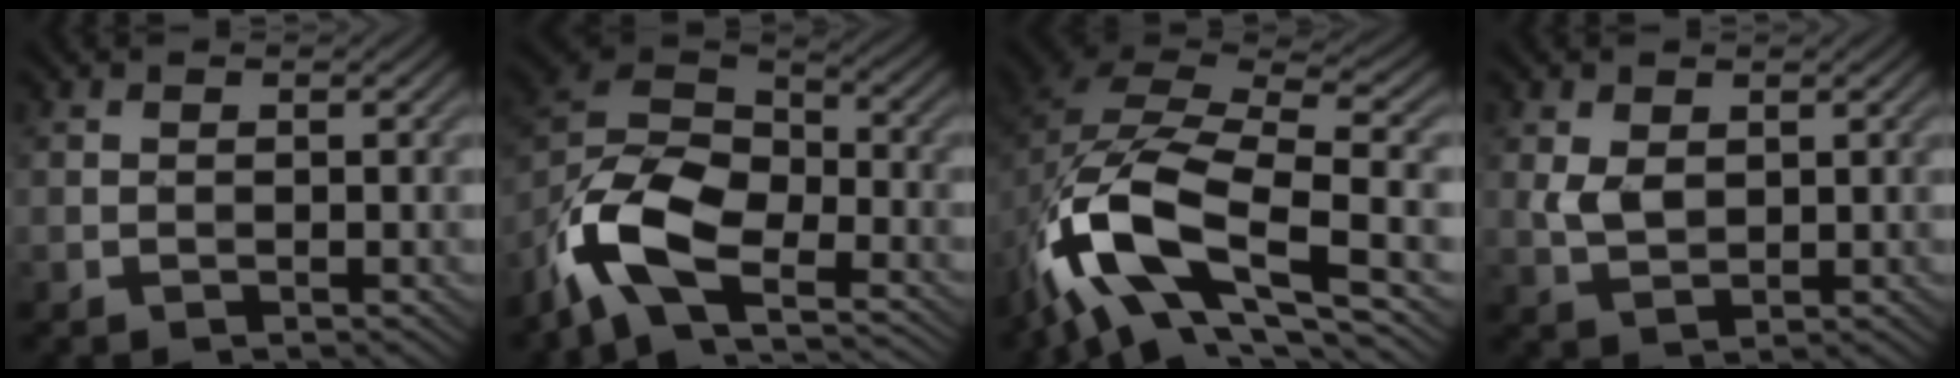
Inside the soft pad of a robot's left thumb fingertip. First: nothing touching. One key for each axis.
{"total": 12.5, "fx": -7.9, "fy": 5.4, "fz": 8.0, "tx": -0.180, "ty": -0.005, "tz": -0.171}
{"total": 14.3, "fx": -5.9, "fy": 6.8, "fz": 11.2, "tx": -0.236, "ty": -0.009, "tz": -0.119}
{"total": 2.5, "fx": 0.8, "fy": 1.5, "fz": 1.8, "tx": -0.047, "ty": 0.002, "tz": 0.021}